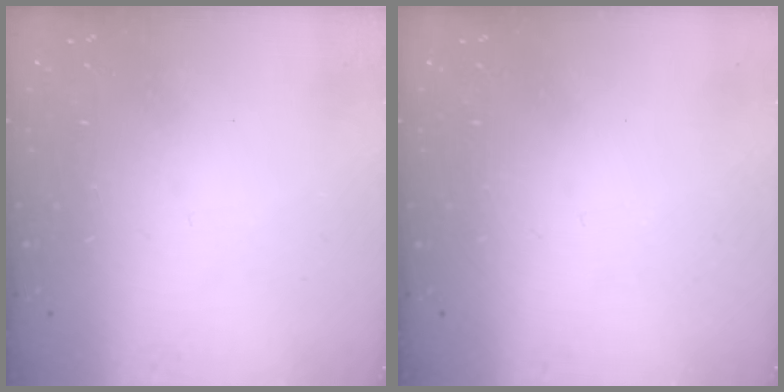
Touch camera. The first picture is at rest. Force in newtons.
{"total": 0.0}